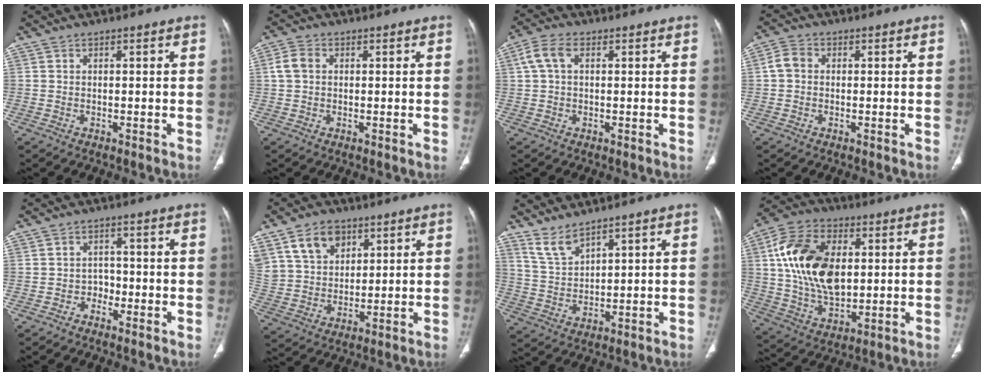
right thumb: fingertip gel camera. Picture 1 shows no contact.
{"total": 3.6, "force": [0.5, 2.8, 2.2], "torque": [-0.049, 0.011, 0.008]}
{"total": 4.8, "force": [1.2, 2.9, 3.6], "torque": [-0.078, 0.018, 0.023]}
{"total": 3.4, "force": [0.1, 2.8, 2.0], "torque": [-0.036, 0.011, -0.003]}
{"total": 2.3, "force": [-1.3, 1.8, 0.7], "torque": [0.009, 0.016, -0.029]}
{"total": 11.5, "force": [6.3, 8.0, 5.3], "torque": [-0.078, -0.018, 0.128]}
{"total": 5.1, "force": [4.5, 1.2, 2.3], "torque": [-0.046, -0.028, 0.104]}
{"total": 19.0, "force": [3.0, 11.8, 14.5], "torque": [-0.248, -0.003, 0.057]}